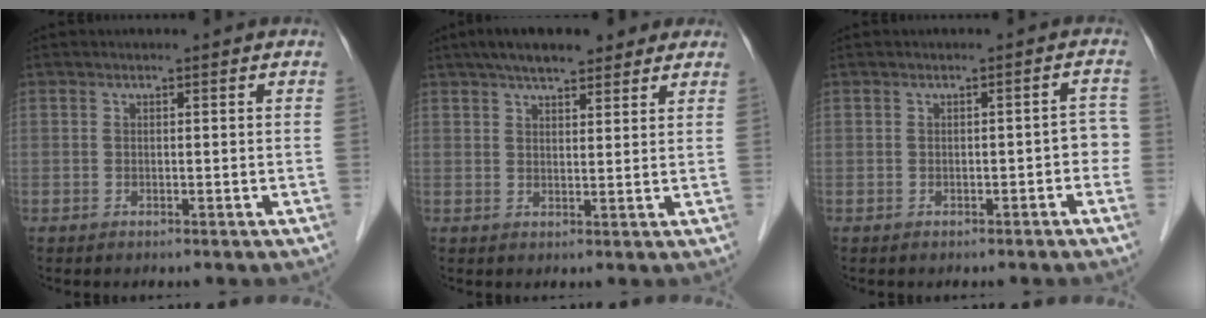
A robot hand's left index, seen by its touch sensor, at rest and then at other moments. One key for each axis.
{"total": 9.3, "fx": 7.2, "fy": 2.8, "fz": 5.2, "tx": -0.074, "ty": 0.033, "tz": 0.107}
{"total": 2.3, "fx": -0.8, "fy": 1.0, "fz": 2.0, "tx": -0.013, "ty": 0.016, "tz": -0.011}